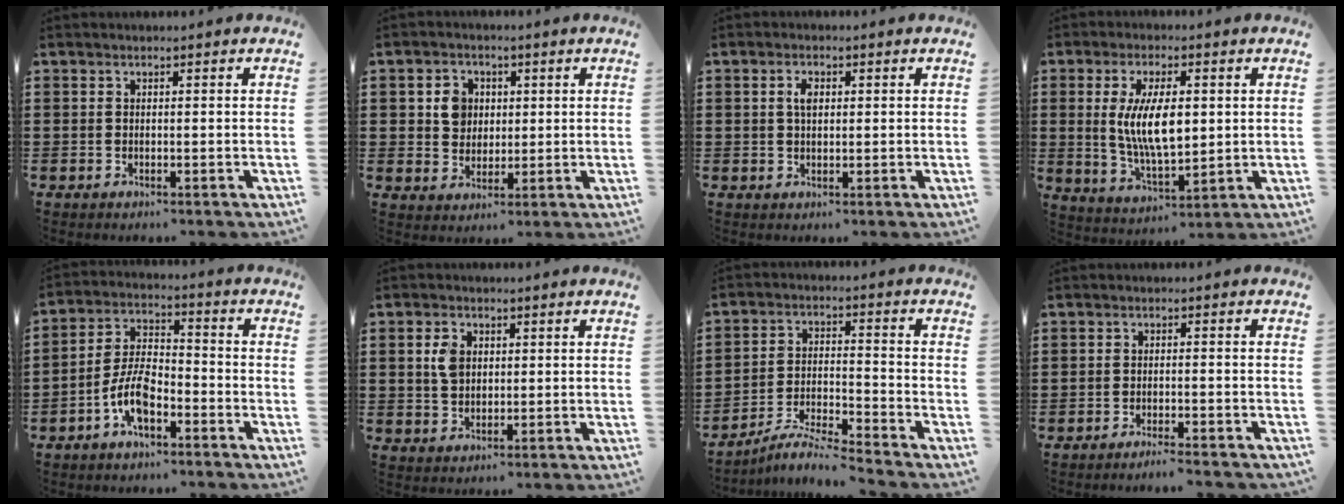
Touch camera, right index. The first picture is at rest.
{"total": 4.8, "force": [1.0, 4.2, 2.0], "torque": [-0.048, 0.013, 0.015]}
{"total": 2.5, "force": [0.6, 1.3, 2.0], "torque": [-0.044, 0.008, 0.010]}
{"total": 9.6, "force": [1.2, 4.0, 8.7], "torque": [-0.172, 0.001, 0.017]}
{"total": 7.4, "force": [-3.7, 3.5, 5.4], "torque": [-0.130, 0.004, -0.076]}
{"total": 3.9, "force": [0.9, 2.8, 2.6], "torque": [-0.059, 0.011, 0.015]}
{"total": 5.7, "force": [-5.4, -0.2, 1.7], "torque": [-0.043, -0.008, -0.108]}
{"total": 2.0, "force": [-1.9, -0.3, 0.6], "torque": [-0.011, 0.002, -0.039]}